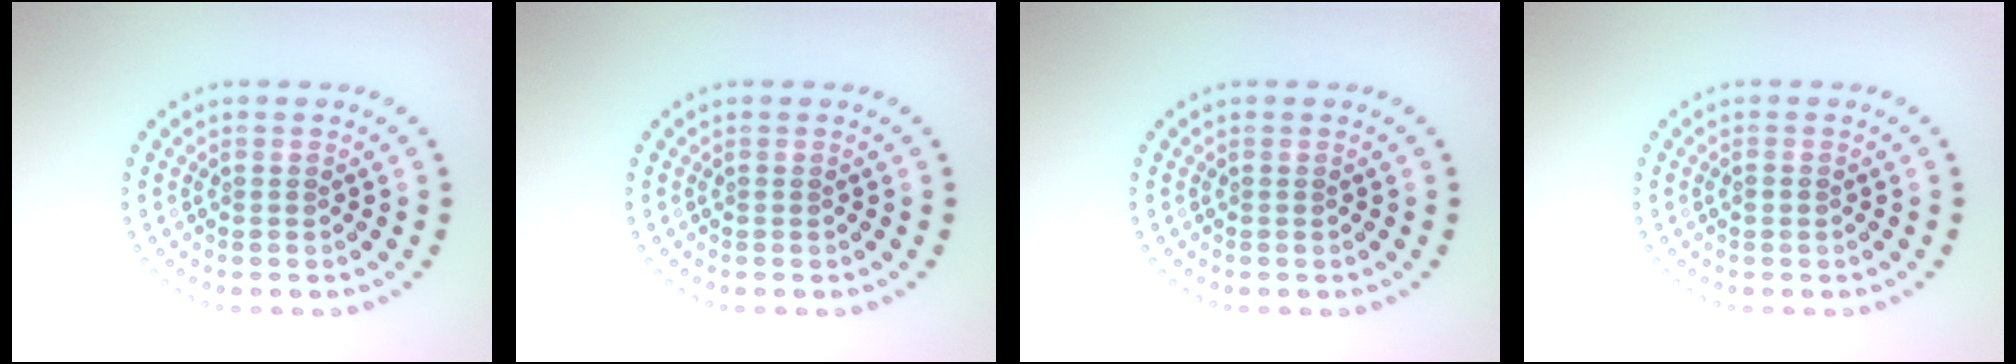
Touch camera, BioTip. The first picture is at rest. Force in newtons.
{"total": 0.0}
{"total": 0.0}
{"total": 0.8, "press": 0.8, "slide": 0.1}